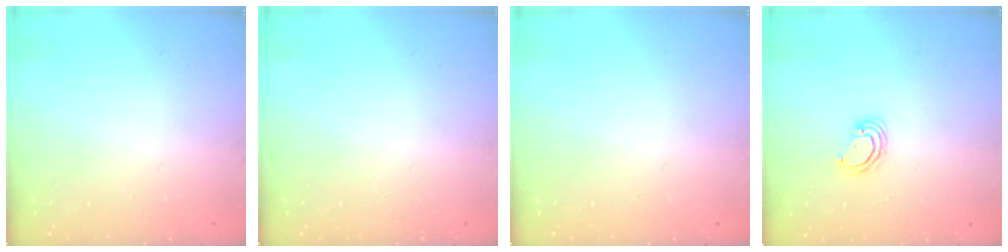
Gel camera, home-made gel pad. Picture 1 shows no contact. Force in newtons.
{"total": 0.0}
{"total": 0.0}
{"total": 4.4, "press": 4.4, "slide": 0.5}